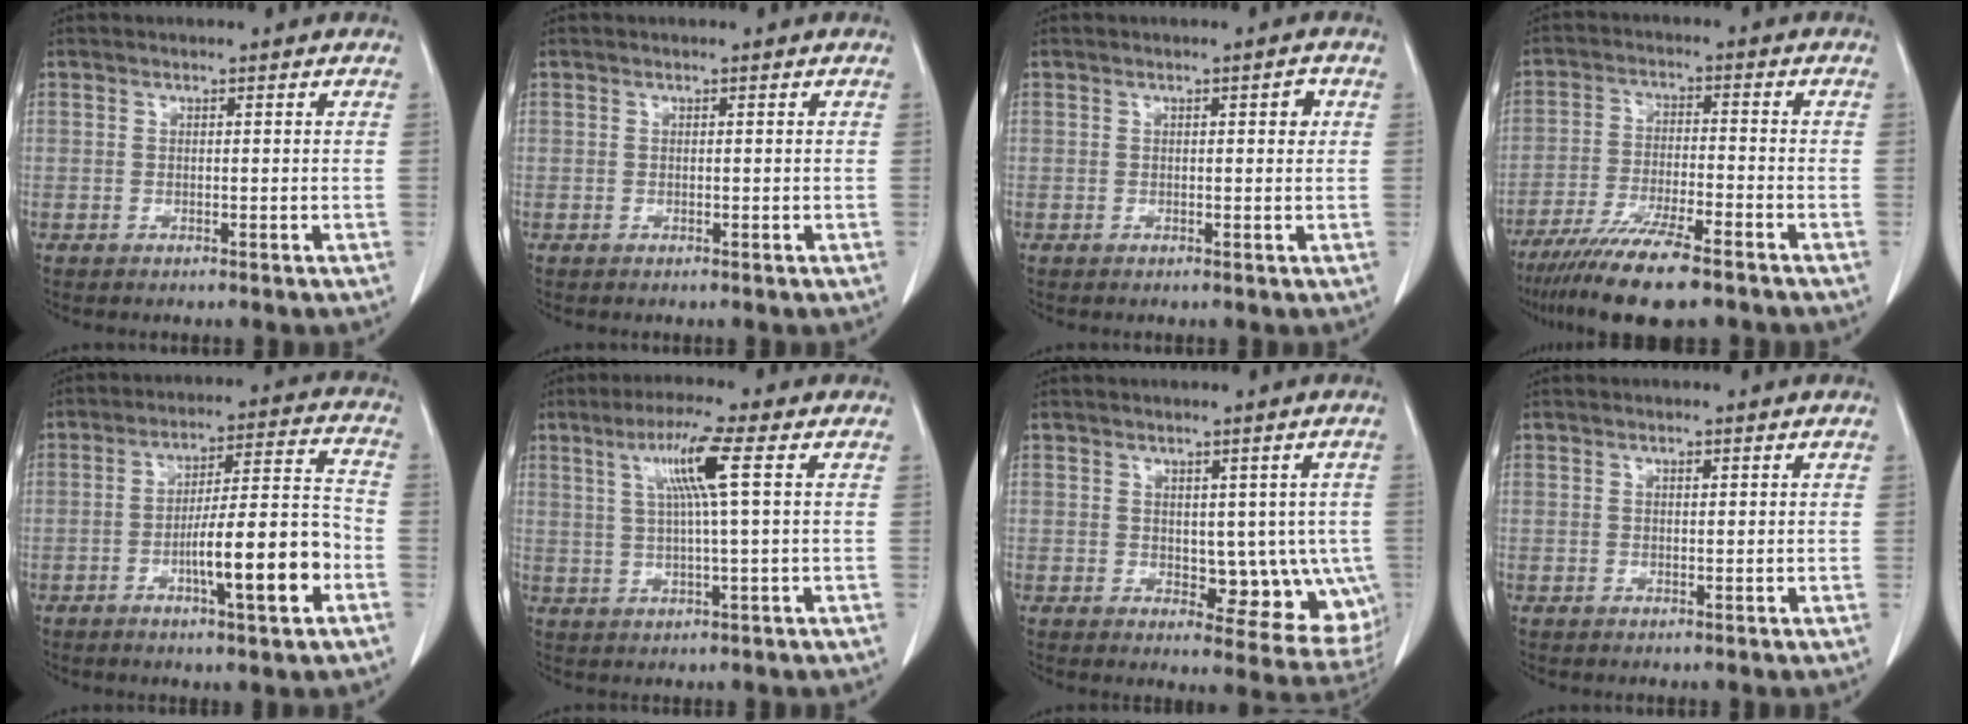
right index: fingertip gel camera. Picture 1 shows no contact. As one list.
[{"total": 0.0}, {"total": 1.6, "force": [0.4, 0.5, 1.4], "torque": [-0.018, 0.003, 0.005]}, {"total": 12.9, "force": [-9.8, 1.6, 8.3], "torque": [-0.148, -0.032, -0.164]}, {"total": 12.7, "force": [-4.5, 1.1, 11.8], "torque": [-0.186, 0.011, -0.068]}, {"total": 7.3, "force": [2.3, -0.9, 6.9], "torque": [-0.128, 0.008, 0.045]}, {"total": 9.4, "force": [-0.5, 5.4, 7.7], "torque": [-0.069, 0.004, 0.008]}, {"total": 0.5, "force": [0.3, 0.1, 0.4], "torque": [-0.010, -0.001, 0.006]}]